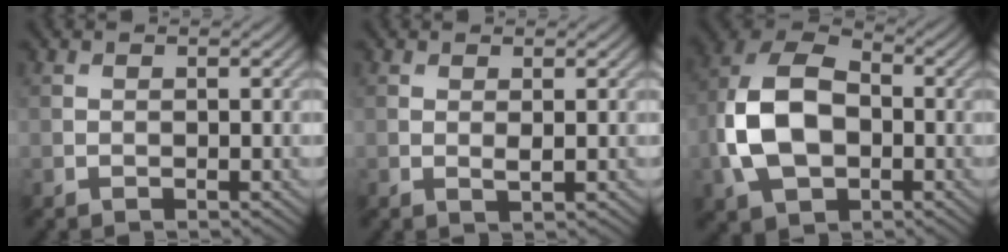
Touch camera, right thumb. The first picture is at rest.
{"total": 0.9, "force": [0.4, 0.1, 0.8], "torque": [-0.016, -0.003, 0.005]}
{"total": 12.8, "force": [-1.8, 8.5, 9.4], "torque": [-0.227, -0.006, -0.044]}